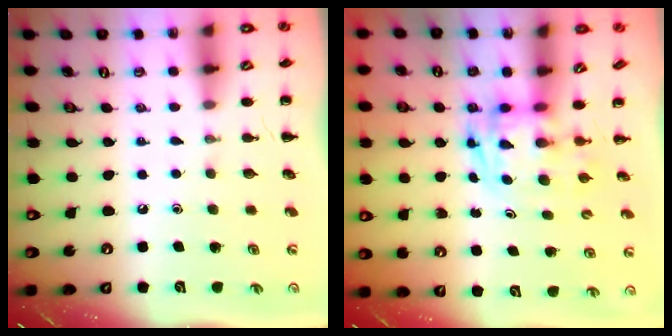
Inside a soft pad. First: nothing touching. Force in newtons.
{"total": 2.6, "press": 2.6, "slide": 0.5}